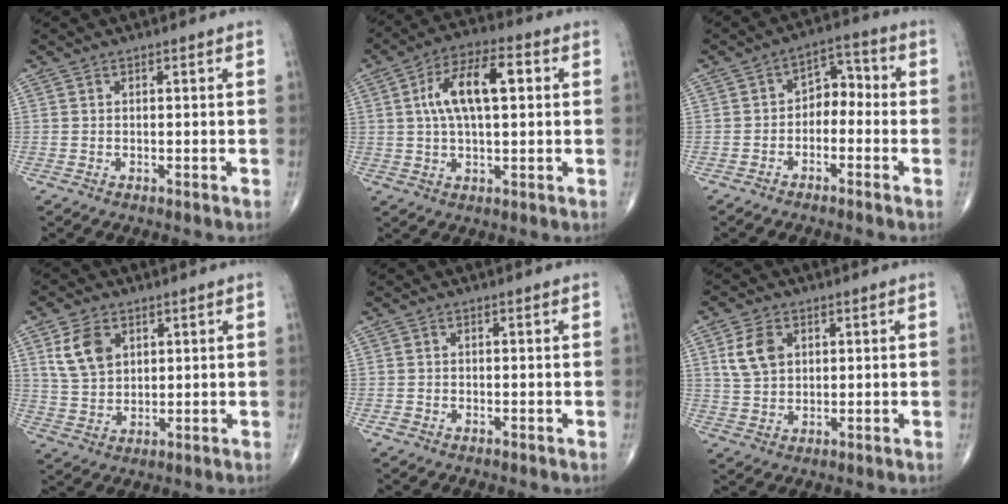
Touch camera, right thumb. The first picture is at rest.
{"total": 12.4, "force": [2.4, 5.5, 10.8], "torque": [-0.191, 0.023, 0.037]}
{"total": 5.8, "force": [-1.6, 4.1, 3.8], "torque": [-0.034, 0.041, -0.041]}
{"total": 8.0, "force": [3.2, 5.5, 4.8], "torque": [-0.077, -0.011, 0.068]}
{"total": 0.9, "force": [-0.5, 0.7, 0.3], "torque": [-0.006, 0.003, -0.012]}
{"total": 6.7, "force": [2.2, 4.7, 4.3], "torque": [-0.072, -0.006, 0.044]}